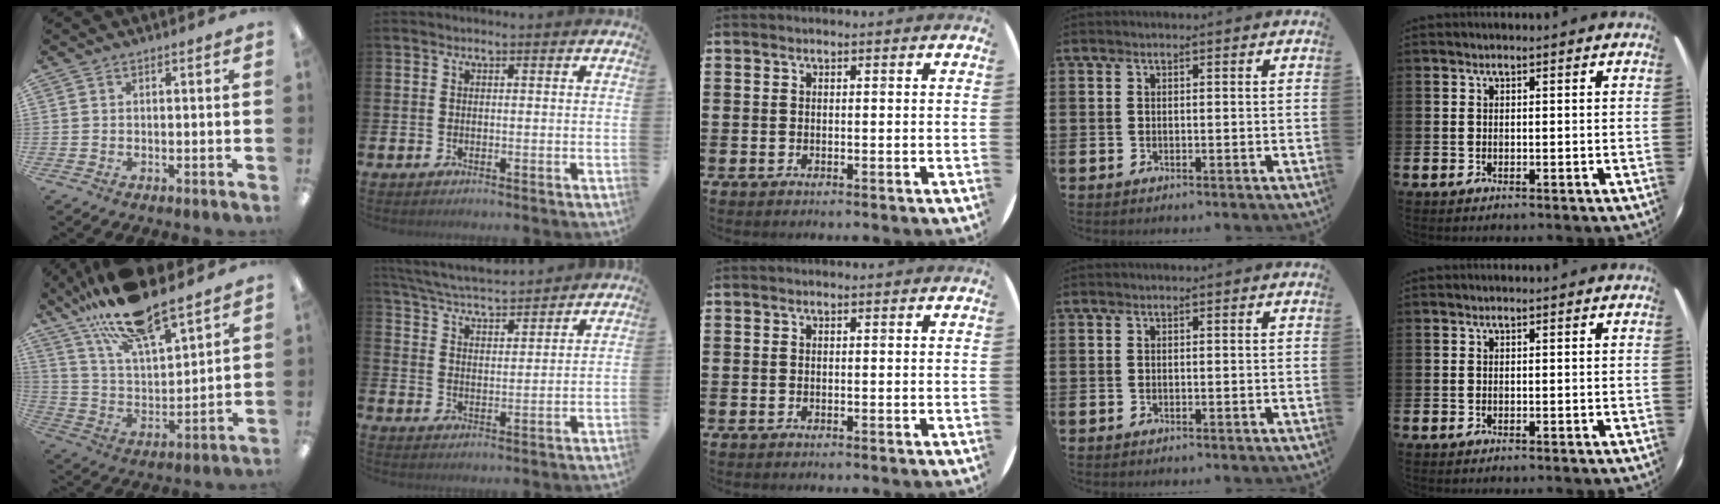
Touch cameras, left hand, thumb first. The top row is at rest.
{"thumb": {"total": 17.5, "force": [14.8, 4.4, 8.2], "torque": [-0.162, -0.090, 0.261]}, "index": {"total": 5.5, "force": [5.3, 0.5, 1.0], "torque": [-0.041, -0.034, 0.093]}}